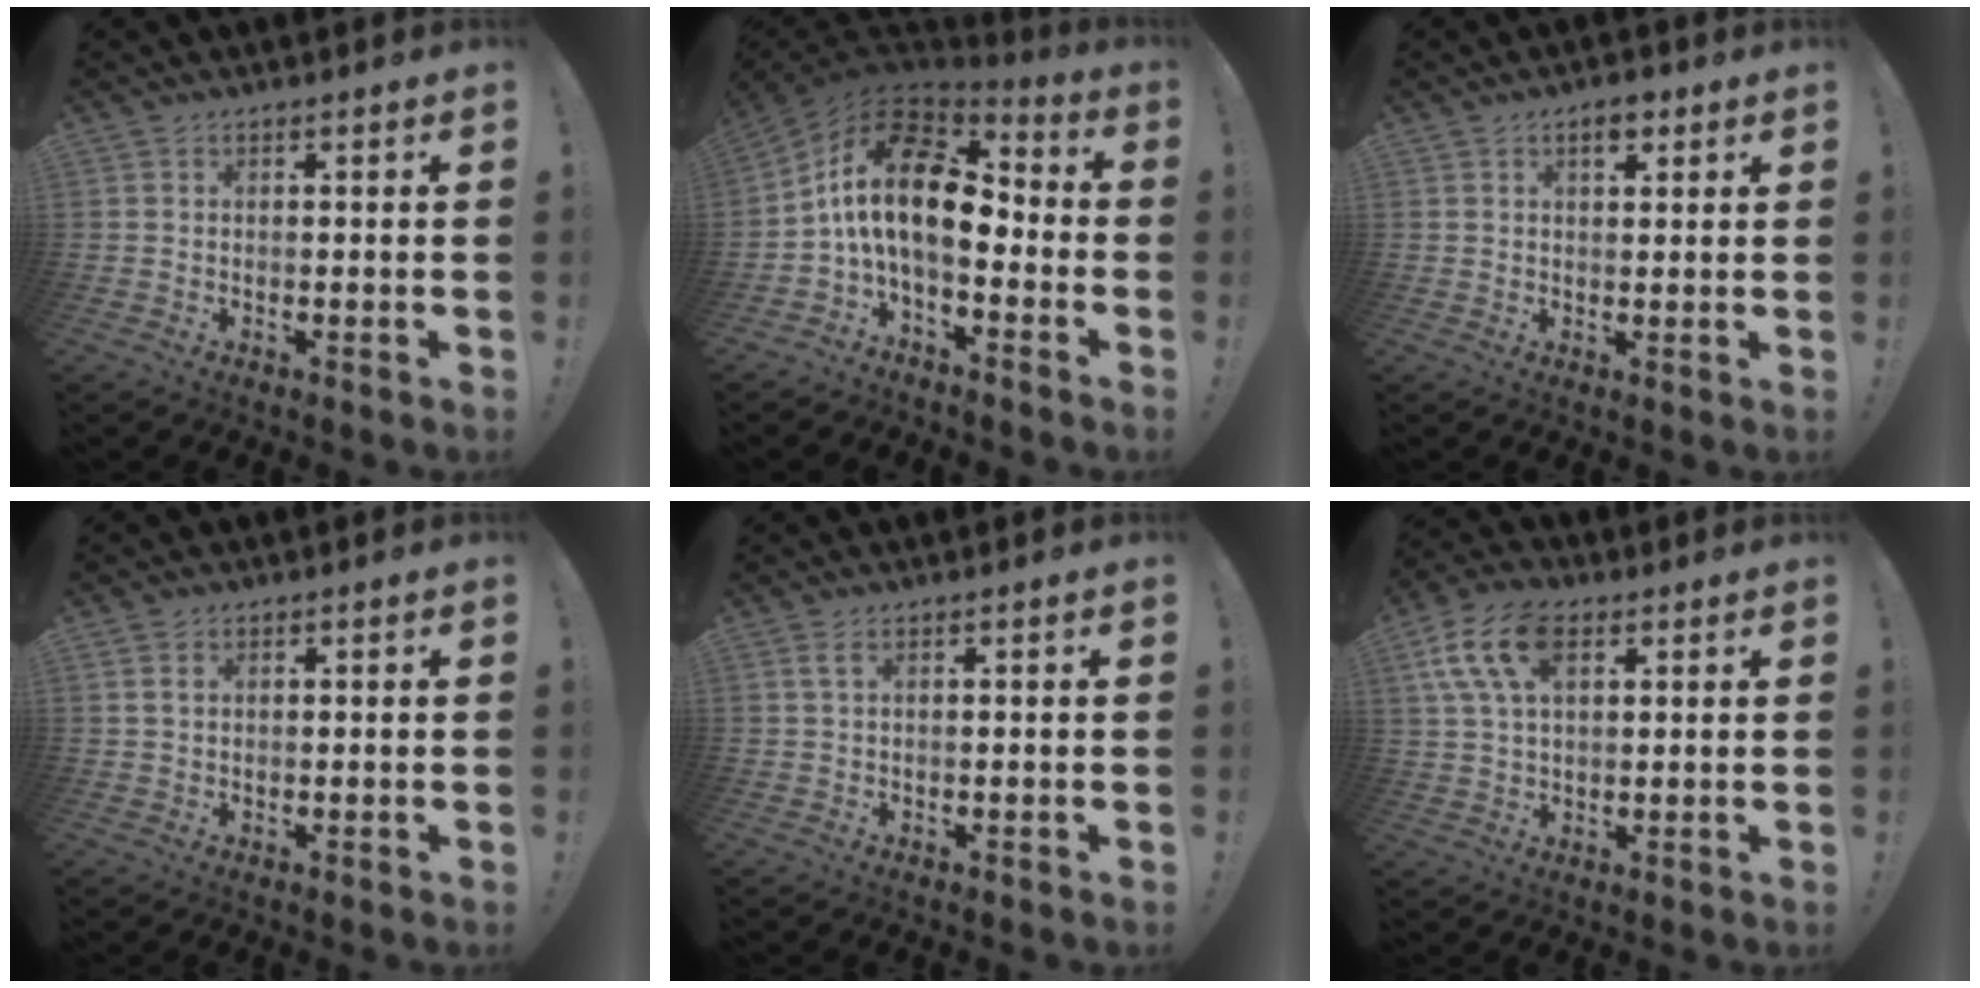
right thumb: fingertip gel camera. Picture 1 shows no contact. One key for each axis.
{"total": 17.9, "fx": 2.2, "fy": 8.8, "fz": 15.4, "tx": -0.302, "ty": -0.006, "tz": 0.038}
{"total": 4.3, "fx": 2.5, "fy": 2.1, "fz": 2.9, "tx": -0.033, "ty": -0.007, "tz": 0.039}
{"total": 1.8, "fx": 0.9, "fy": 1.2, "fz": 1.1, "tx": -0.017, "ty": 0.001, "tz": 0.015}
{"total": 1.9, "fx": 0.7, "fy": 0.3, "fz": 1.7, "tx": -0.032, "ty": 0.001, "tz": 0.013}
{"total": 13.9, "fx": 5.7, "fy": 8.4, "fz": 9.5, "tx": -0.190, "ty": -0.010, "tz": 0.106}